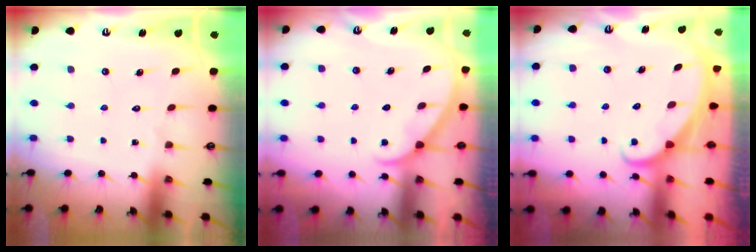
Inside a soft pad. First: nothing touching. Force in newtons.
{"total": 3.2, "press": 3.1, "slide": 0.4}
{"total": 1.8, "press": 1.8, "slide": 0.1}